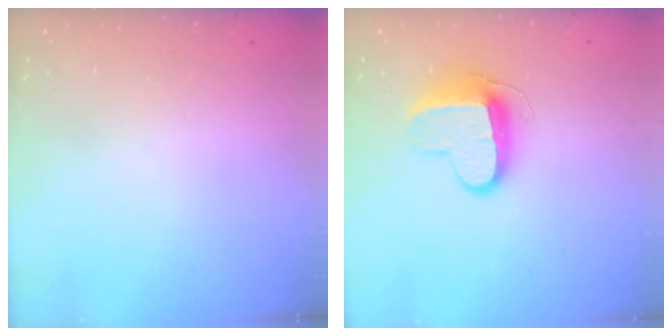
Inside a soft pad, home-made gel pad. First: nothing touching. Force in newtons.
{"total": 9.4, "press": 9.3, "slide": 1.3}